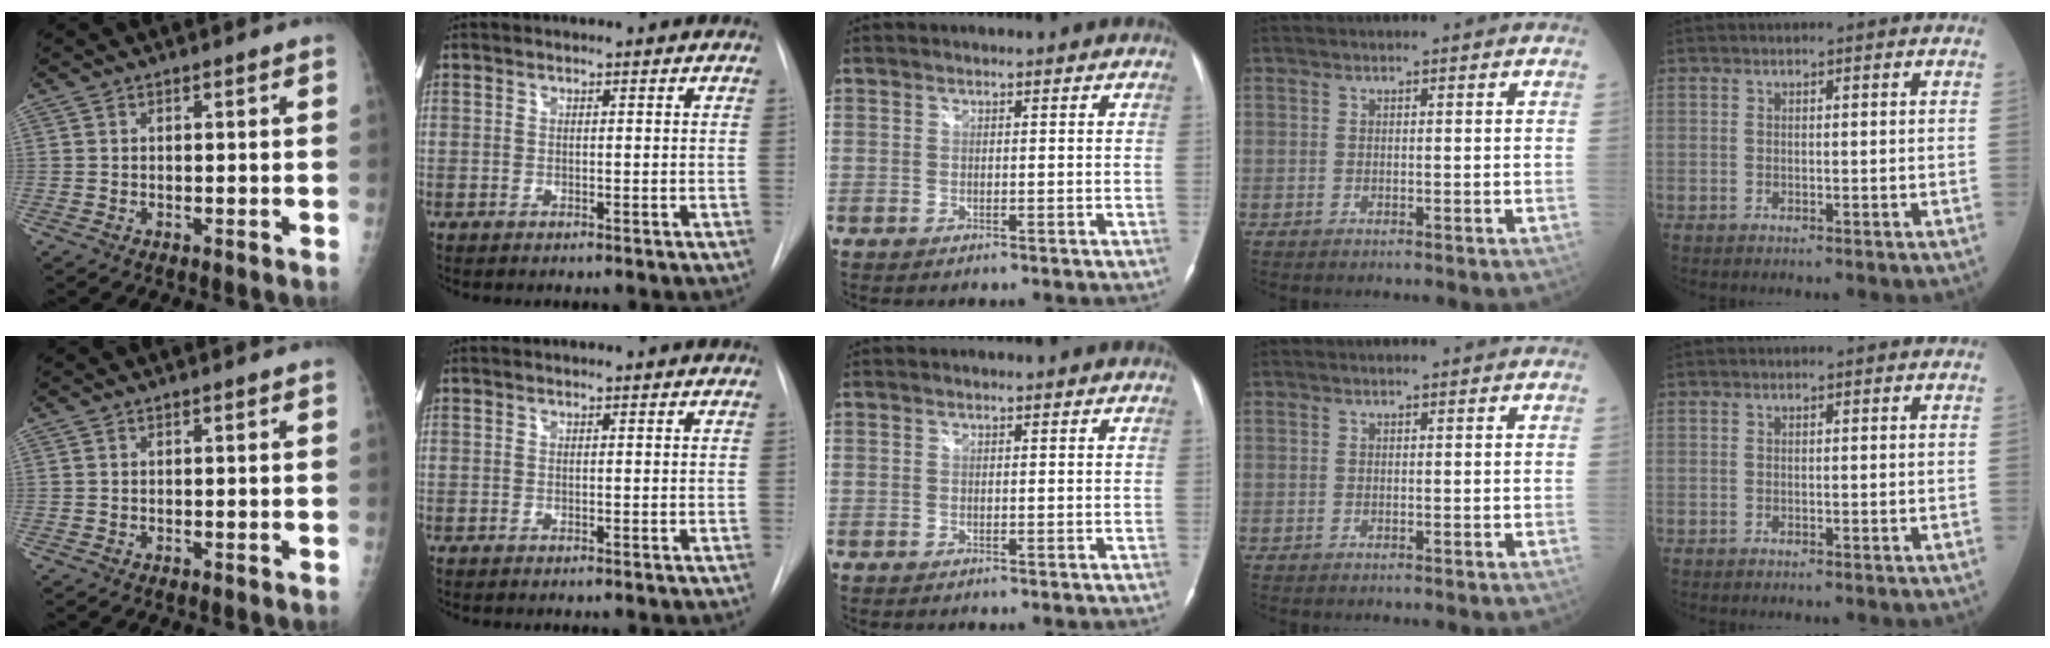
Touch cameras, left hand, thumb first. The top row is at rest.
{}